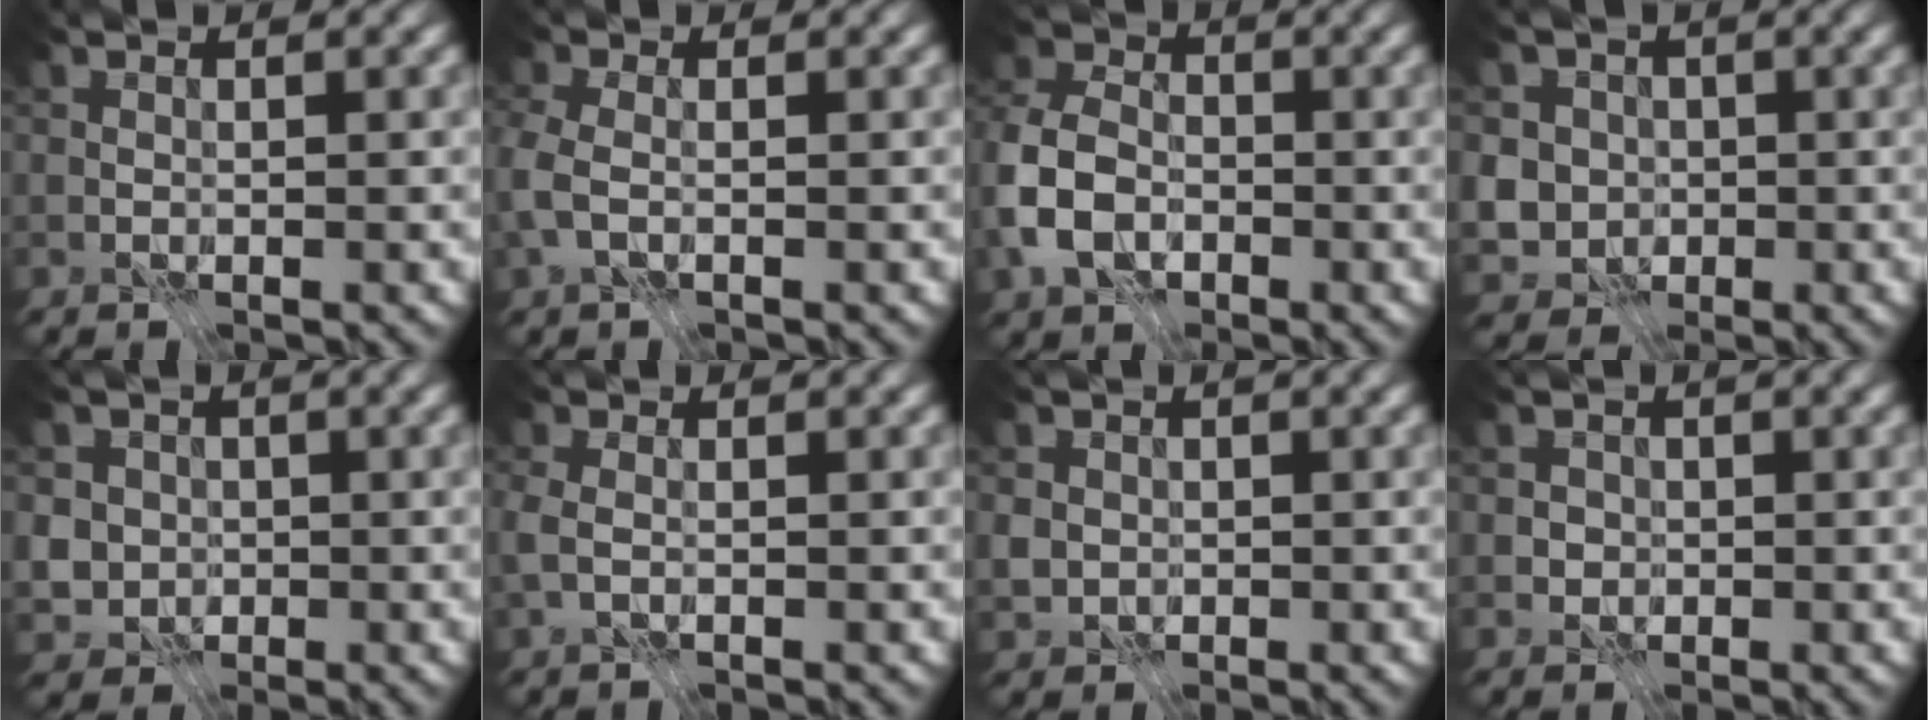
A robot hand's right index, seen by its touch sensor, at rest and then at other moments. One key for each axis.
{"total": 3.8, "fx": -1.1, "fy": 2.6, "fz": 2.5, "tx": -0.076, "ty": -0.006, "tz": -0.023}
{"total": 7.3, "fx": -2.7, "fy": 5.2, "fz": 4.4, "tx": -0.105, "ty": 0.001, "tz": -0.071}
{"total": 6.1, "fx": -0.2, "fy": 5.7, "fz": 2.1, "tx": -0.037, "ty": 0.022, "tz": -0.031}
{"total": 4.0, "fx": 0.1, "fy": 3.9, "fz": 1.1, "tx": -0.015, "ty": 0.011, "tz": -0.006}
{"total": 2.4, "fx": -0.6, "fy": 1.6, "fz": 1.7, "tx": -0.045, "ty": -0.002, "tz": -0.011}
{"total": 1.8, "fx": 0.0, "fy": 1.8, "fz": 0.4, "tx": -0.016, "ty": -0.003, "tz": -0.001}
{"total": 1.2, "fx": -0.2, "fy": 1.2, "fz": 0.1, "tx": 0.002, "ty": -0.003, "tz": 0.005}